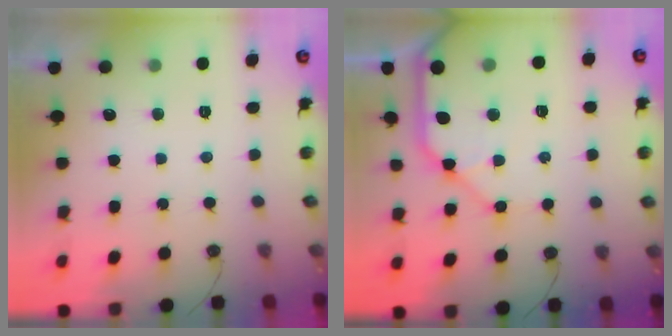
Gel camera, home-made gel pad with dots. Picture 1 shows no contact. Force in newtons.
{"total": 14.1, "press": 13.9, "slide": 2.2}